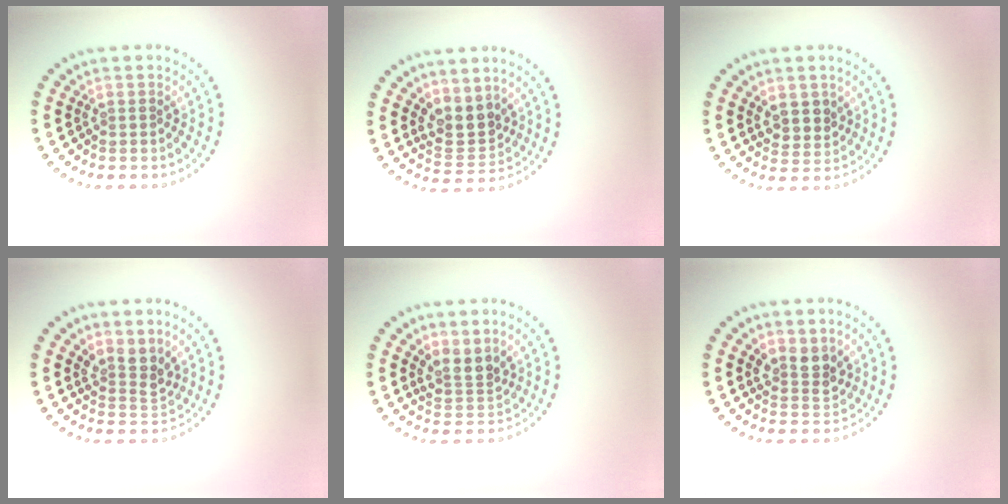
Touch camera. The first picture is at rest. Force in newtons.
{"total": 3.2, "press": 2.8, "slide": 1.4}
{"total": 2.4, "press": 2.2, "slide": 1.0}
{"total": 2.5, "press": 1.9, "slide": 1.7}
{"total": 2.7, "press": 1.8, "slide": 1.9}
{"total": 2.8, "press": 2.5, "slide": 1.2}